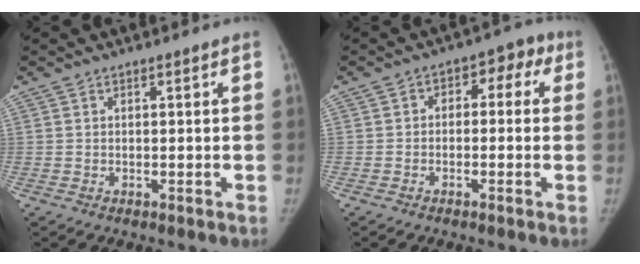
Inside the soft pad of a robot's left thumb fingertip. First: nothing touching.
{"total": 5.7, "force": [0.0, 4.2, 3.8], "torque": [-0.009, 0.030, -0.016]}